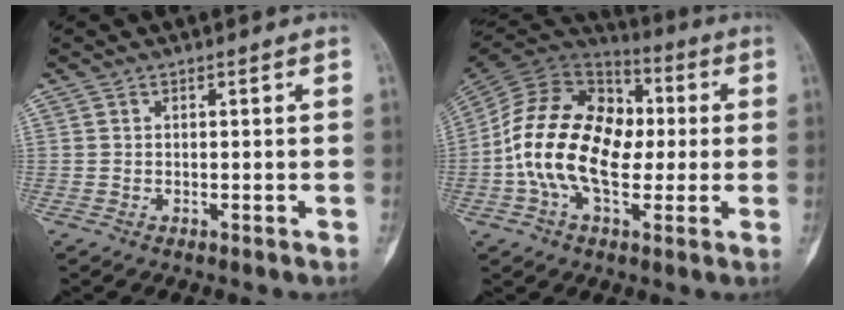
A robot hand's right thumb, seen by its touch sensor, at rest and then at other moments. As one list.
[{"total": 20.8, "force": [-0.6, 13.0, 16.2], "torque": [-0.285, 0.028, -0.015]}]